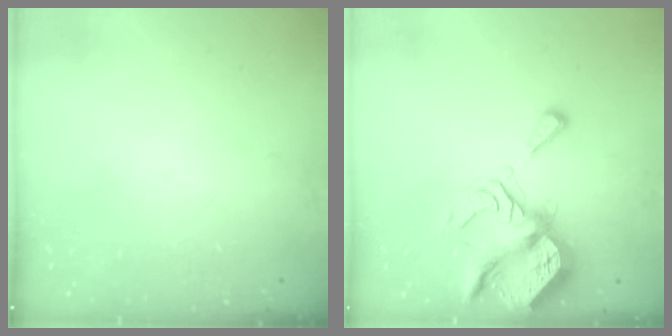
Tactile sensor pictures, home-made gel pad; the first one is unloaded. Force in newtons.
{"total": 9.4, "press": 9.3, "slide": 1.1}